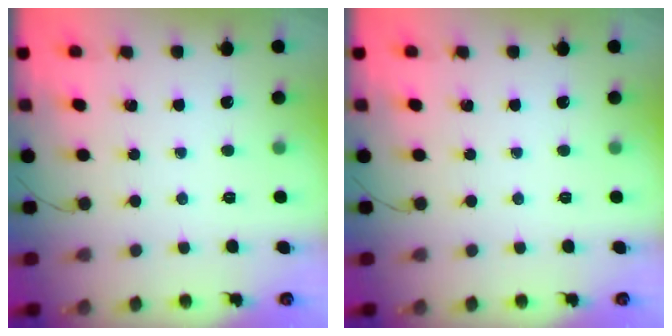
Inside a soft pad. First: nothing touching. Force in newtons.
{"total": 0.0}